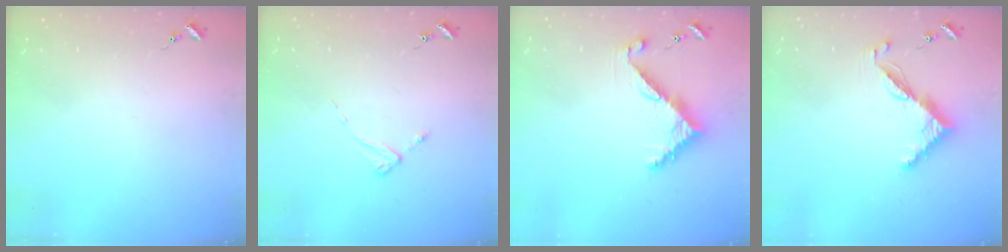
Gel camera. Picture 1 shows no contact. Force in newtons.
{"total": 2.0, "press": 2.0, "slide": 0.3}
{"total": 7.3, "press": 7.3, "slide": 0.6}
{"total": 7.5, "press": 7.4, "slide": 0.6}